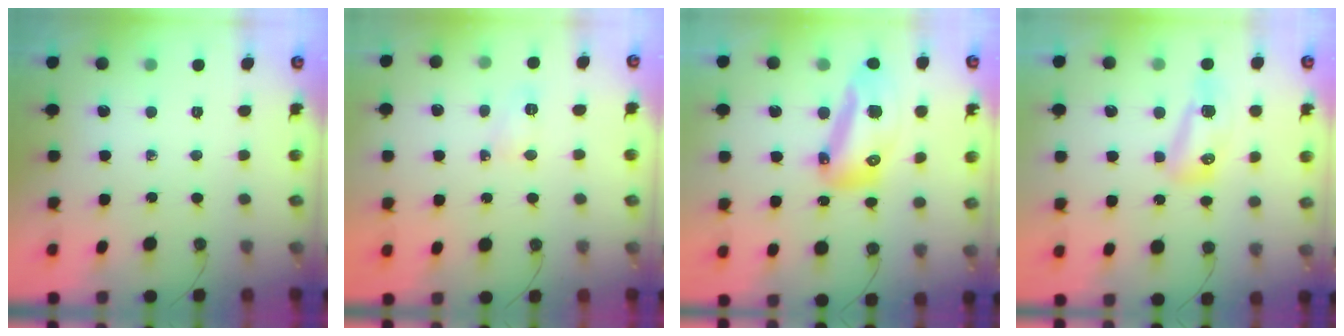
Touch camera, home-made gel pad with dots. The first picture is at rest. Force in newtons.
{"total": 3.7, "press": 3.7, "slide": 0.7}
{"total": 14.4, "press": 14.3, "slide": 1.7}
{"total": 9.3, "press": 8.8, "slide": 3.2}